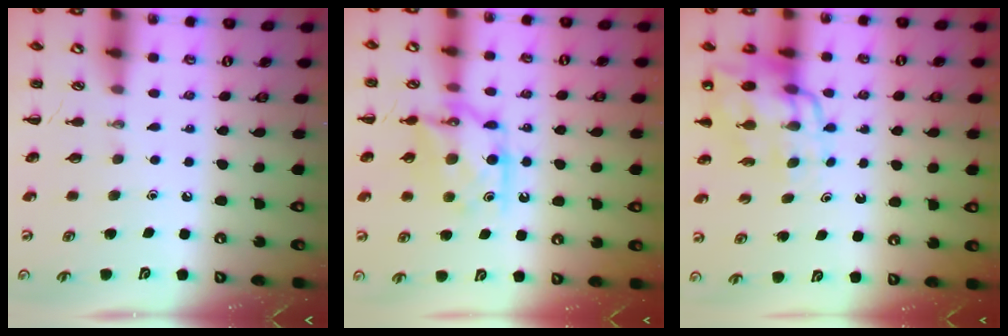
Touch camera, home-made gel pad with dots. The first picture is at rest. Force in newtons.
{"total": 11.5, "press": 11.5, "slide": 0.5}
{"total": 13.6, "press": 13.2, "slide": 3.4}